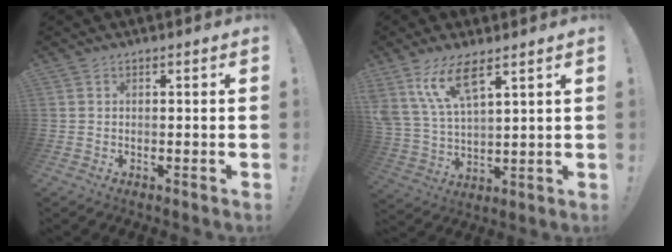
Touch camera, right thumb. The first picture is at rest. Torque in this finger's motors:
{"motor_torque": [0.26, 0.31, 0.79, 0.50, 0.21]}